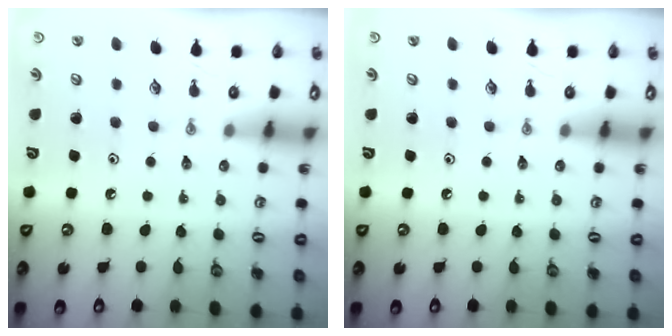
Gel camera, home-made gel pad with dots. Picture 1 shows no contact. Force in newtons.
{"total": 0.0}